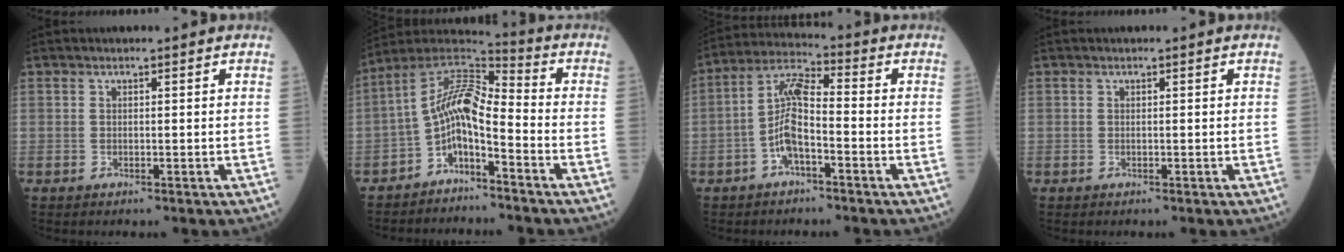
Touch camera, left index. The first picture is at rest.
{"total": 8.7, "force": [-3.5, 2.7, 7.5], "torque": [-0.138, 0.032, -0.070]}
{"total": 7.4, "force": [-2.6, 1.9, 6.7], "torque": [-0.145, 0.015, -0.054]}
{"total": 0.0}